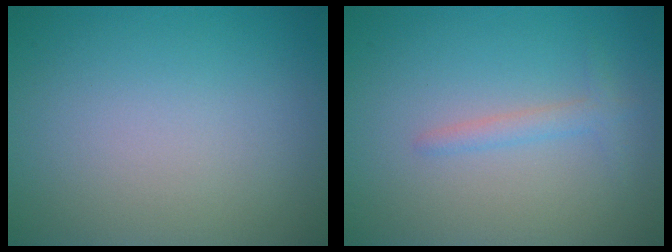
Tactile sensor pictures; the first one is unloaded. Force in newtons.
{"total": 1.5, "press": 1.5, "slide": 0.1}